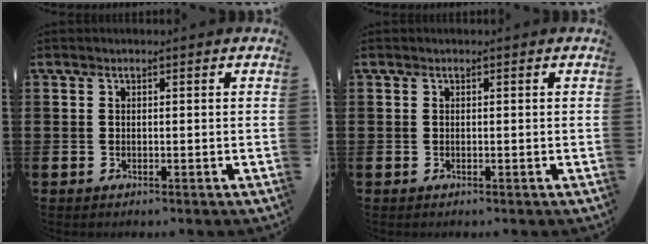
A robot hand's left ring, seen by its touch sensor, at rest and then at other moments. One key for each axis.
{"total": 0.0}